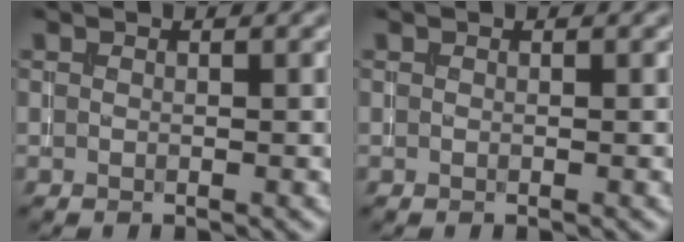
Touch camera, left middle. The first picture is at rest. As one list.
[{"total": 0.0}]